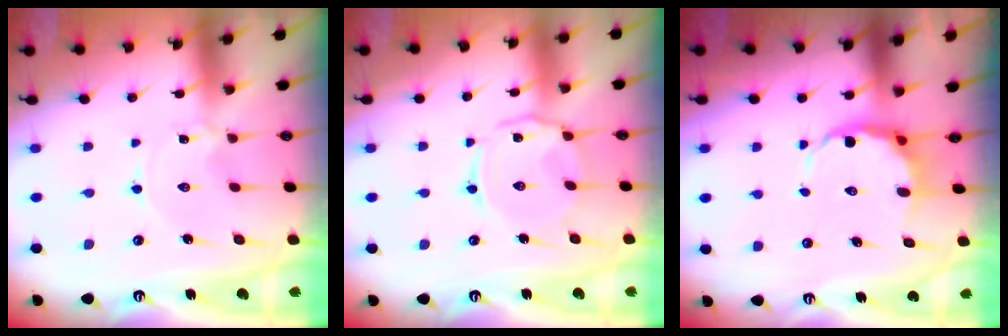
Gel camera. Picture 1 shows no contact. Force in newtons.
{"total": 6.6, "press": 6.5, "slide": 0.6}
{"total": 6.2, "press": 5.8, "slide": 2.1}